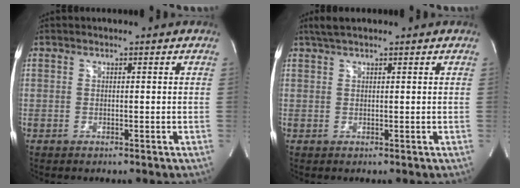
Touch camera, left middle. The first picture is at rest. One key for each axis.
{"total": 2.9, "fx": 2.3, "fy": 0.5, "fz": 1.7, "tx": -0.036, "ty": 0.021, "tz": 0.044}